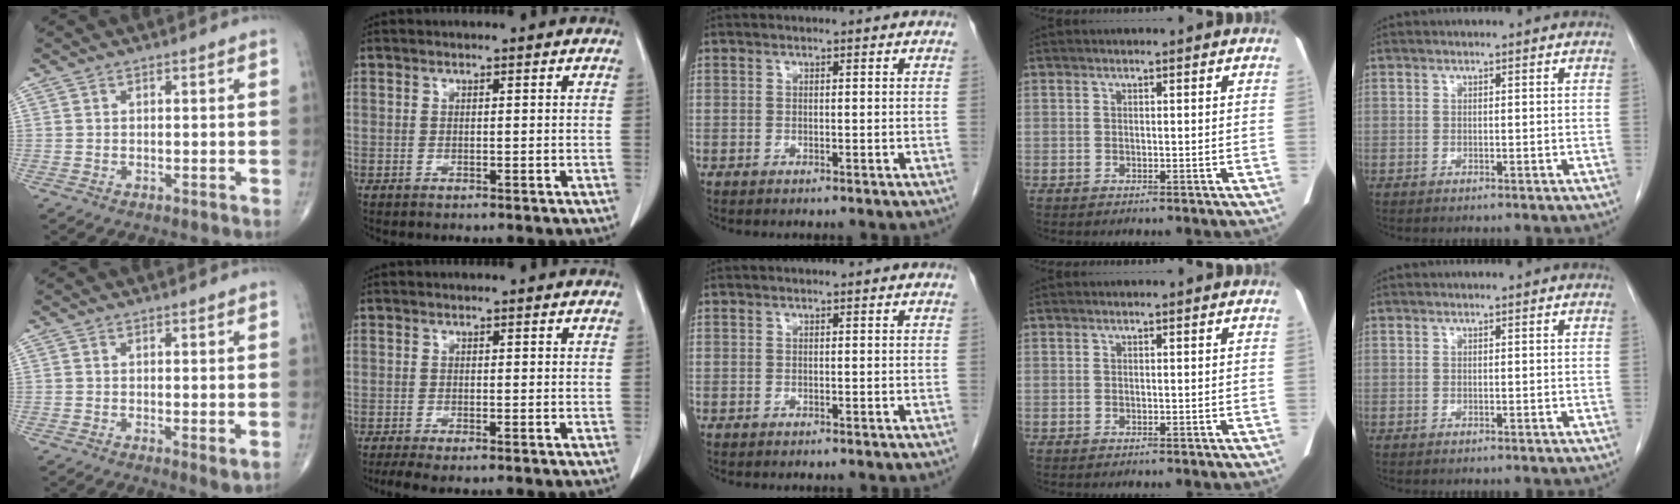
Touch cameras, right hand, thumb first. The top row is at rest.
{"thumb": {"total": 2.2, "force": [0.0, 0.6, 2.1], "torque": [-0.036, -0.011, -0.001]}, "index": {"total": 3.1, "force": [-2.2, 0.6, 2.1], "torque": [-0.036, -0.008, -0.036]}}